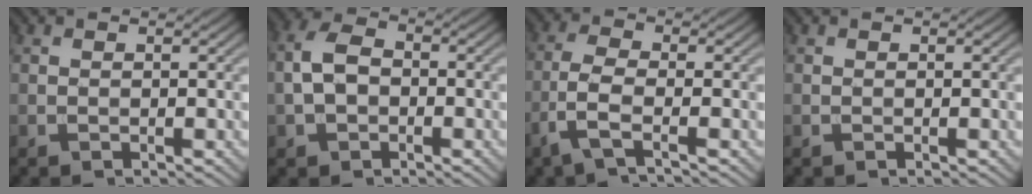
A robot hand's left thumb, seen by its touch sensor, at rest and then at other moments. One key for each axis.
{"total": 4.8, "fx": -0.9, "fy": 3.2, "fz": 3.5, "tx": -0.080, "ty": 0.009, "tz": -0.024}
{"total": 4.7, "fx": -2.3, "fy": 1.3, "fz": 3.9, "tx": -0.094, "ty": 0.000, "tz": -0.060}
{"total": 0.0}